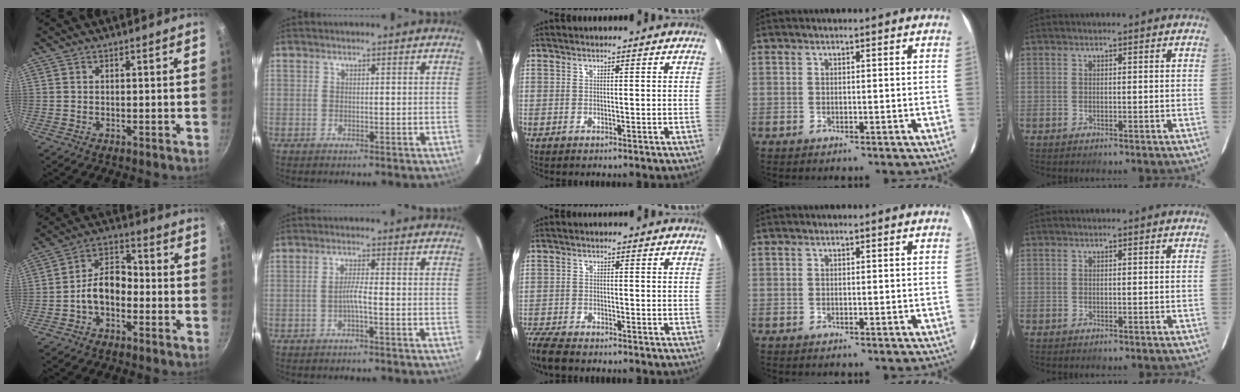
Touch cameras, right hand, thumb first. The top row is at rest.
{"thumb": {"total": 8.5, "force": [-2.5, 5.6, 5.9], "torque": [-0.072, 0.043, -0.057]}, "index": {"total": 2.4, "force": [-1.1, 0.0, 2.1], "torque": [-0.041, 0.001, -0.022]}, "middle": {"total": 6.0, "force": [-5.3, 1.0, 2.6], "torque": [-0.077, -0.026, -0.102]}}